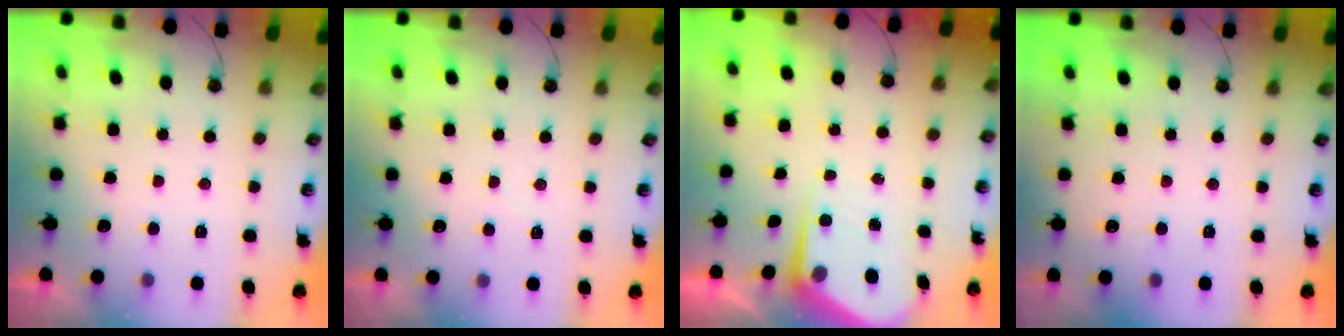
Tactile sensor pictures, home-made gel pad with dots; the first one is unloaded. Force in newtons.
{"total": 2.8, "press": 2.7, "slide": 0.5}
{"total": 6.5, "press": 6.4, "slide": 0.6}
{"total": 0.0}